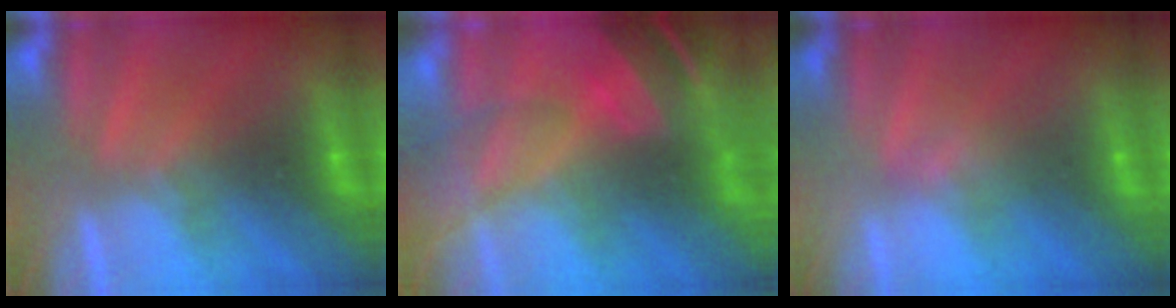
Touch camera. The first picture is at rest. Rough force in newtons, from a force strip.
{"total": 7.7}
{"total": 2.4}